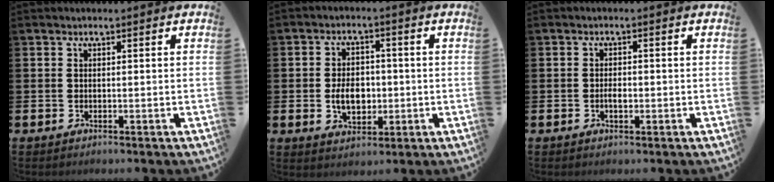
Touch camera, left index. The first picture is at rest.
{"total": 5.0, "force": [-0.5, 3.6, 3.5], "torque": [-0.055, 0.004, -0.015]}
{"total": 1.6, "force": [-0.3, 0.8, 1.3], "torque": [-0.016, 0.000, -0.009]}